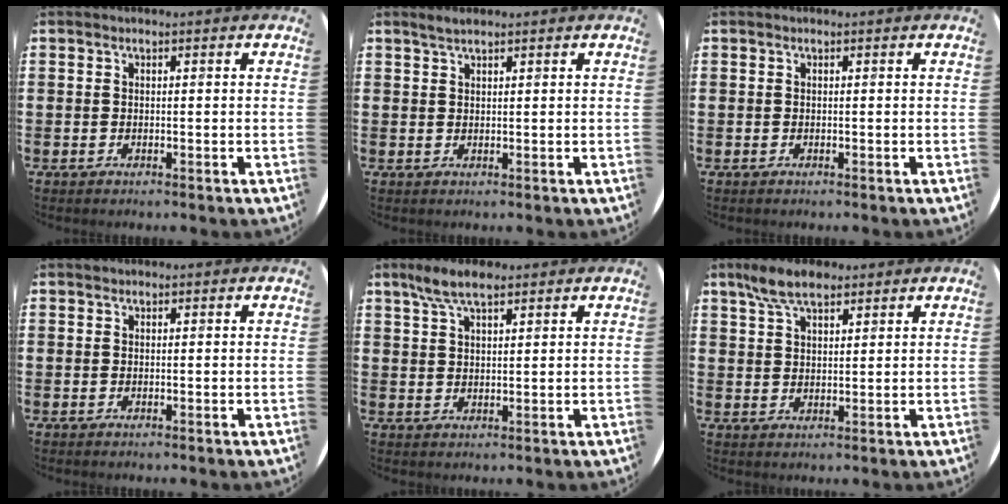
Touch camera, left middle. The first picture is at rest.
{"total": 1.4, "force": [1.3, 0.1, 0.7], "torque": [-0.014, 0.002, 0.023]}
{"total": 0.0}
{"total": 0.0}
{"total": 5.0, "force": [3.6, 1.5, 3.0], "torque": [-0.067, 0.003, 0.066]}
{"total": 5.8, "force": [4.5, 2.3, 3.0], "torque": [-0.068, 0.004, 0.084]}